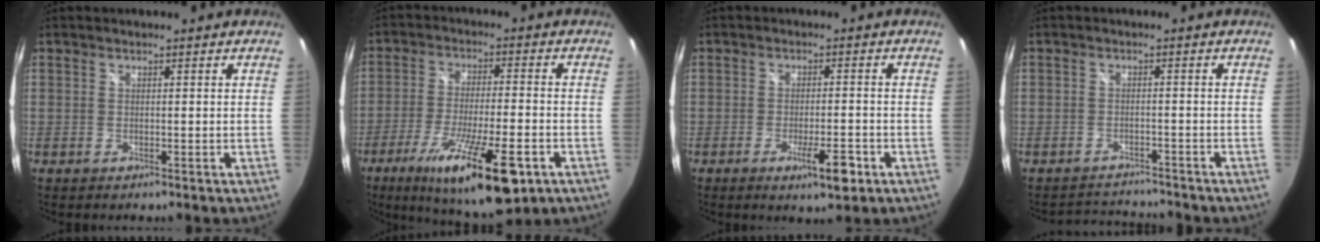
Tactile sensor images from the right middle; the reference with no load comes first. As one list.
[{"total": 18.9, "force": [-10.1, 4.6, 15.4], "torque": [-0.279, -0.049, -0.160]}, {"total": 6.0, "force": [-3.1, 1.3, 4.9], "torque": [-0.089, -0.011, -0.045]}, {"total": 4.0, "force": [-3.9, 0.6, -0.6], "torque": [0.001, 0.020, -0.067]}]